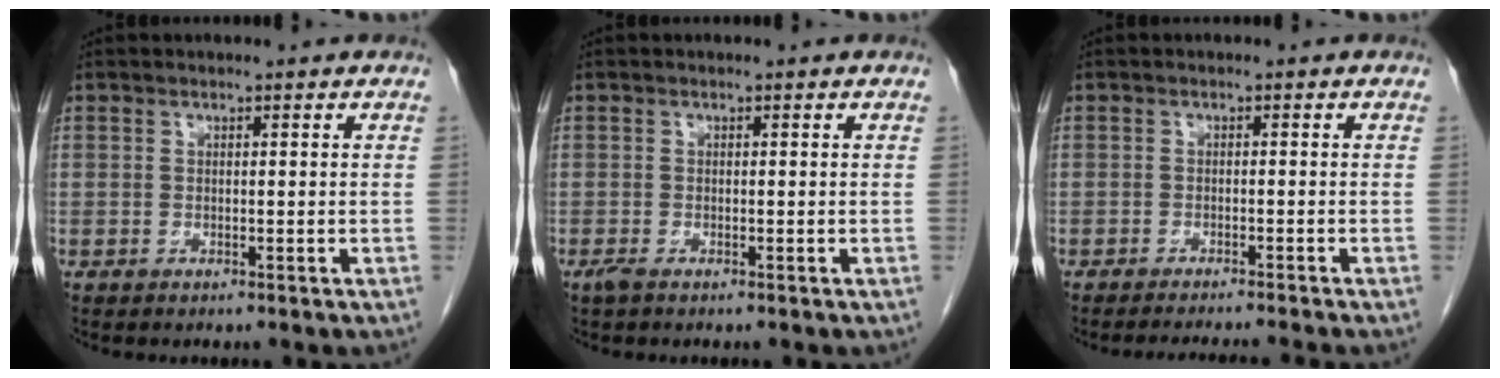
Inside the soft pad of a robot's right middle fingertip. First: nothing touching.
{"total": 0.9, "force": [-0.6, 0.1, 0.6], "torque": [-0.018, -0.004, -0.012]}
{"total": 5.8, "force": [-5.4, -0.9, 2.0], "torque": [-0.013, -0.011, -0.075]}